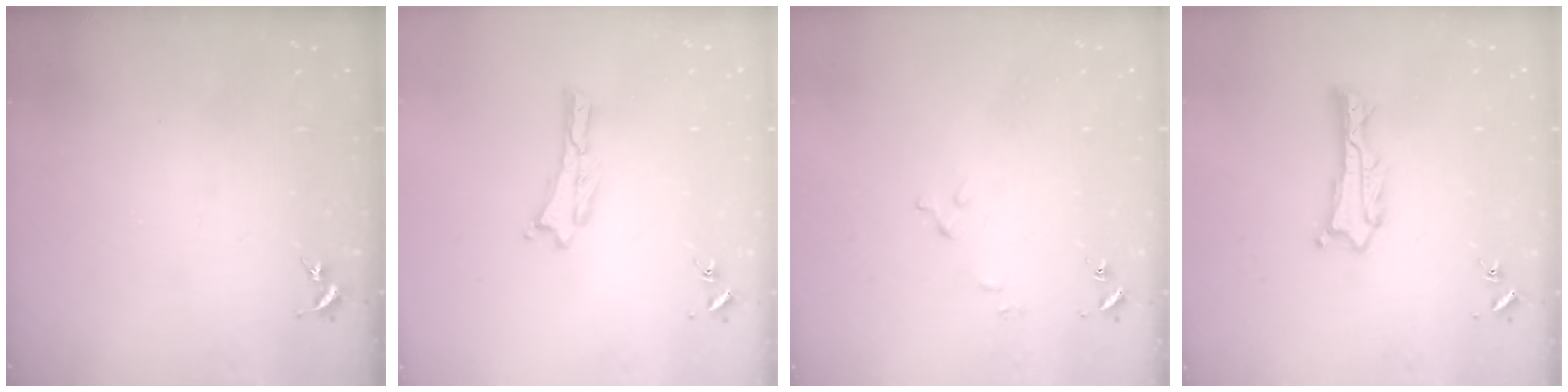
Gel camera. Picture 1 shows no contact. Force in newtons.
{"total": 0.0}
{"total": 2.6, "press": 2.6, "slide": 0.3}
{"total": 0.9, "press": 0.9, "slide": 0.1}